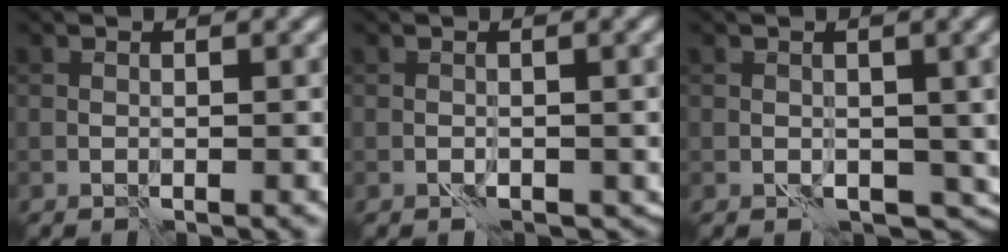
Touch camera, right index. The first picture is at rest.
{"total": 2.2, "force": [-0.9, 1.4, 1.3], "torque": [-0.014, -0.005, -0.009]}
{"total": 4.1, "force": [-1.1, 2.9, 2.7], "torque": [-0.025, -0.012, -0.008]}